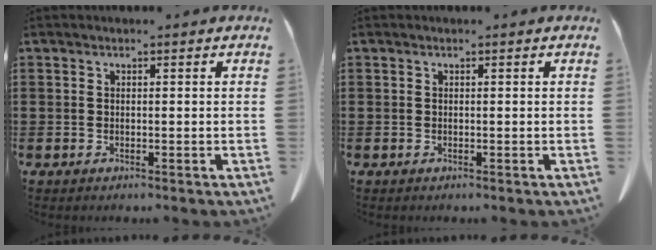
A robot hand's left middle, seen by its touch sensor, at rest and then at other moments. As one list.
[{"total": 0.0}]